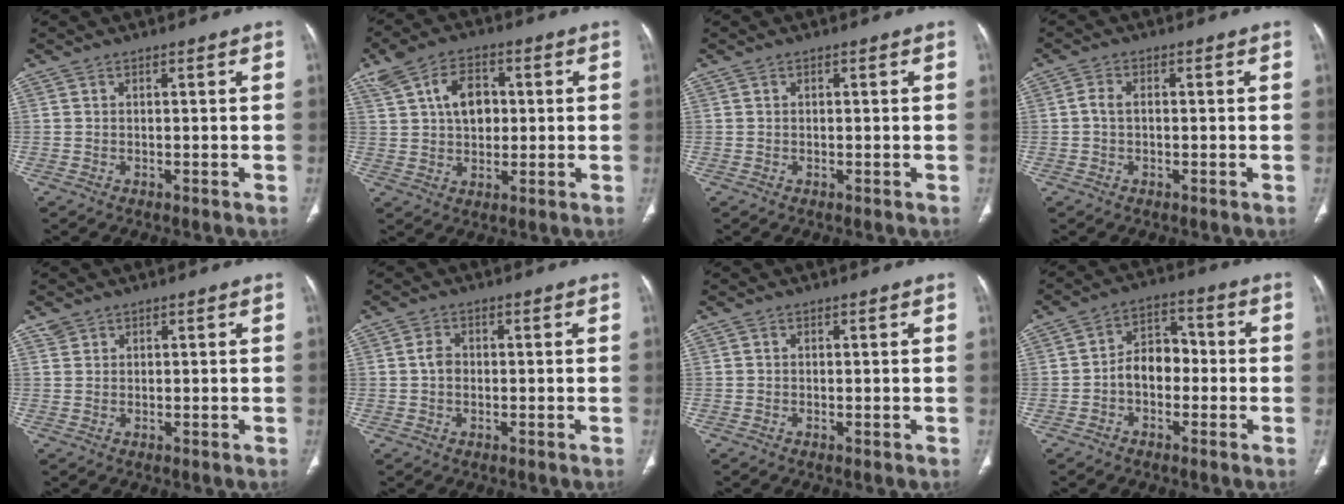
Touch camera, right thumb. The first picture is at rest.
{"total": 9.1, "force": [2.1, 6.2, 6.4], "torque": [-0.093, 0.005, 0.039]}
{"total": 0.0}
{"total": 2.3, "force": [-0.1, 1.5, 1.8], "torque": [-0.035, 0.011, -0.004]}
{"total": 1.2, "force": [0.8, 0.9, 0.1], "torque": [0.010, -0.002, 0.011]}
{"total": 2.6, "force": [0.0, 2.0, 1.7], "torque": [-0.028, 0.007, -0.005]}
{"total": 0.0}
{"total": 7.5, "force": [-1.4, 5.3, 5.1], "torque": [-0.054, 0.036, -0.035]}